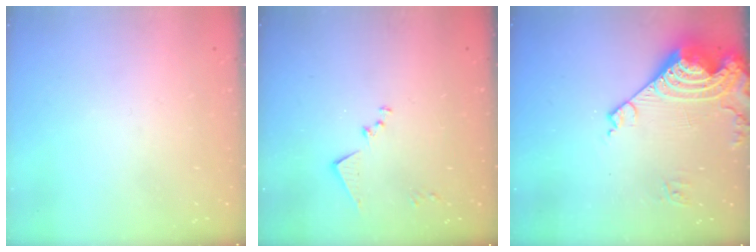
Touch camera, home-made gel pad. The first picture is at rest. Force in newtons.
{"total": 9.1, "press": 9.1, "slide": 0.6}
{"total": 16.1, "press": 16.0, "slide": 1.9}